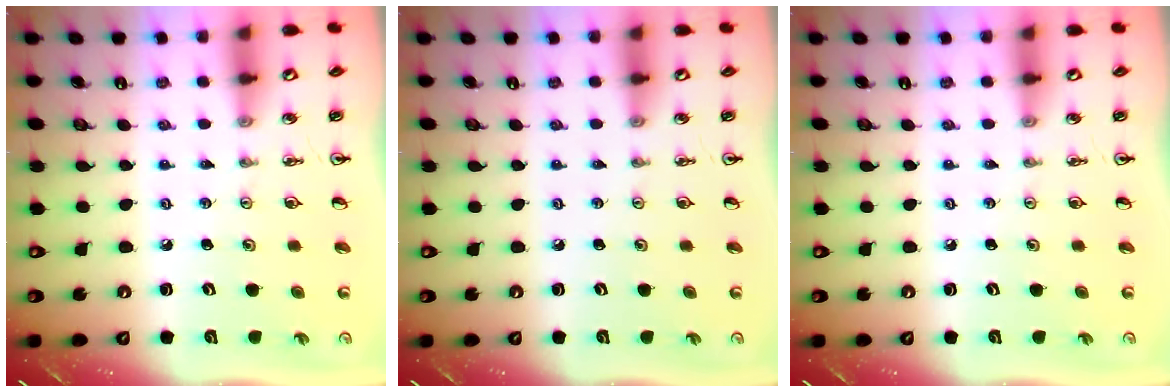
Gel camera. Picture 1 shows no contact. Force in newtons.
{"total": 0.0}
{"total": 0.0}